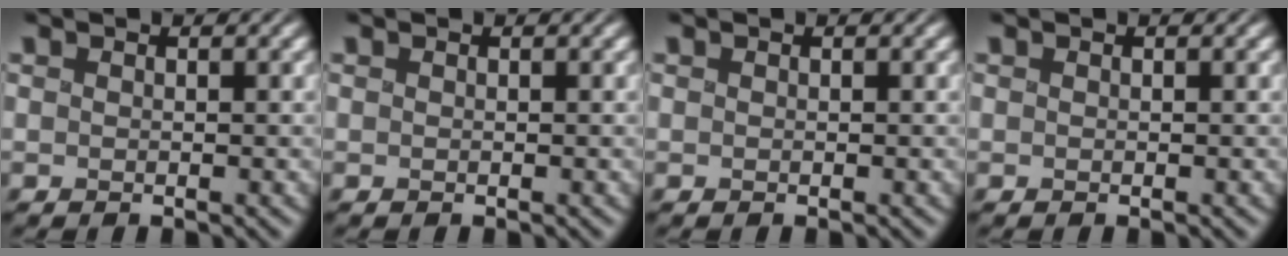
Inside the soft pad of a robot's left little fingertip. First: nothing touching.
{"total": 0.0}
{"total": 0.0}
{"total": 0.0}